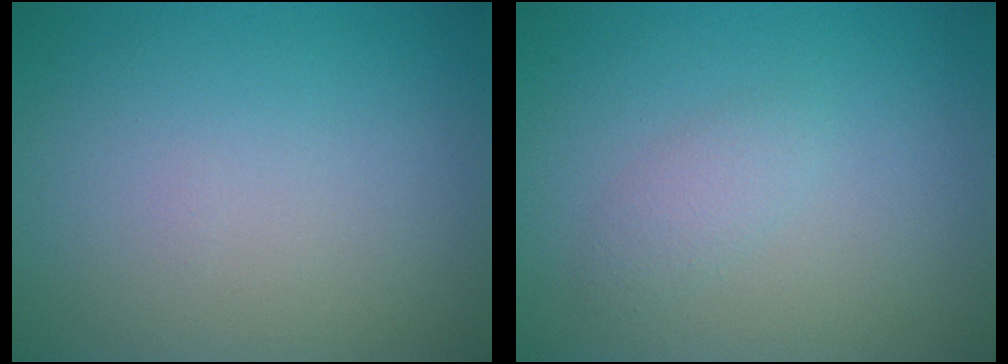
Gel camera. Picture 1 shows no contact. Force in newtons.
{"total": 1.4, "press": 1.4, "slide": 0.1}